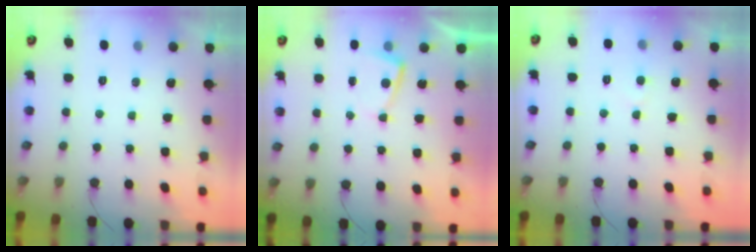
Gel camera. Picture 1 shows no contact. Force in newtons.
{"total": 2.7, "press": 2.7, "slide": 0.3}
{"total": 3.2, "press": 3.2, "slide": 0.3}